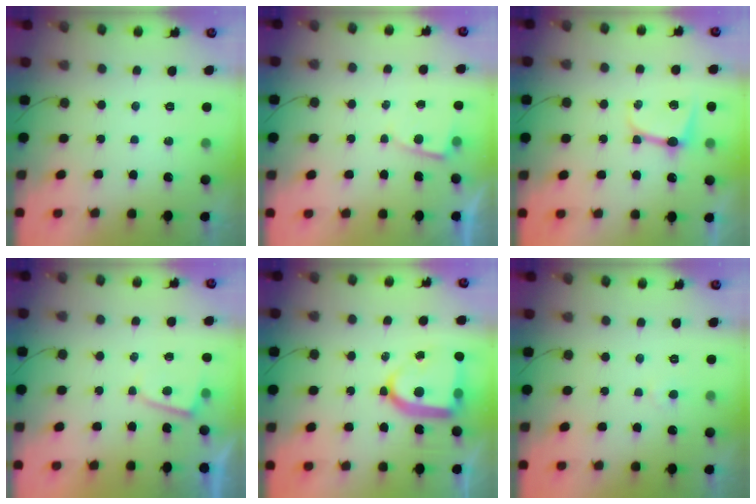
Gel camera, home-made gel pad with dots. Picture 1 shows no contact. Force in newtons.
{"total": 2.5, "press": 2.4, "slide": 0.4}
{"total": 7.2, "press": 7.1, "slide": 0.7}
{"total": 2.2, "press": 2.2, "slide": 0.3}
{"total": 15.7, "press": 15.6, "slide": 1.6}
{"total": 2.6, "press": 2.6, "slide": 0.3}